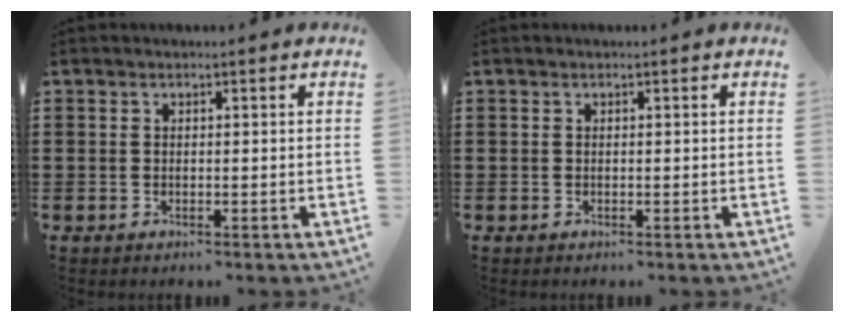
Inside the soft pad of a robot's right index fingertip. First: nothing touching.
{"total": 0.0}